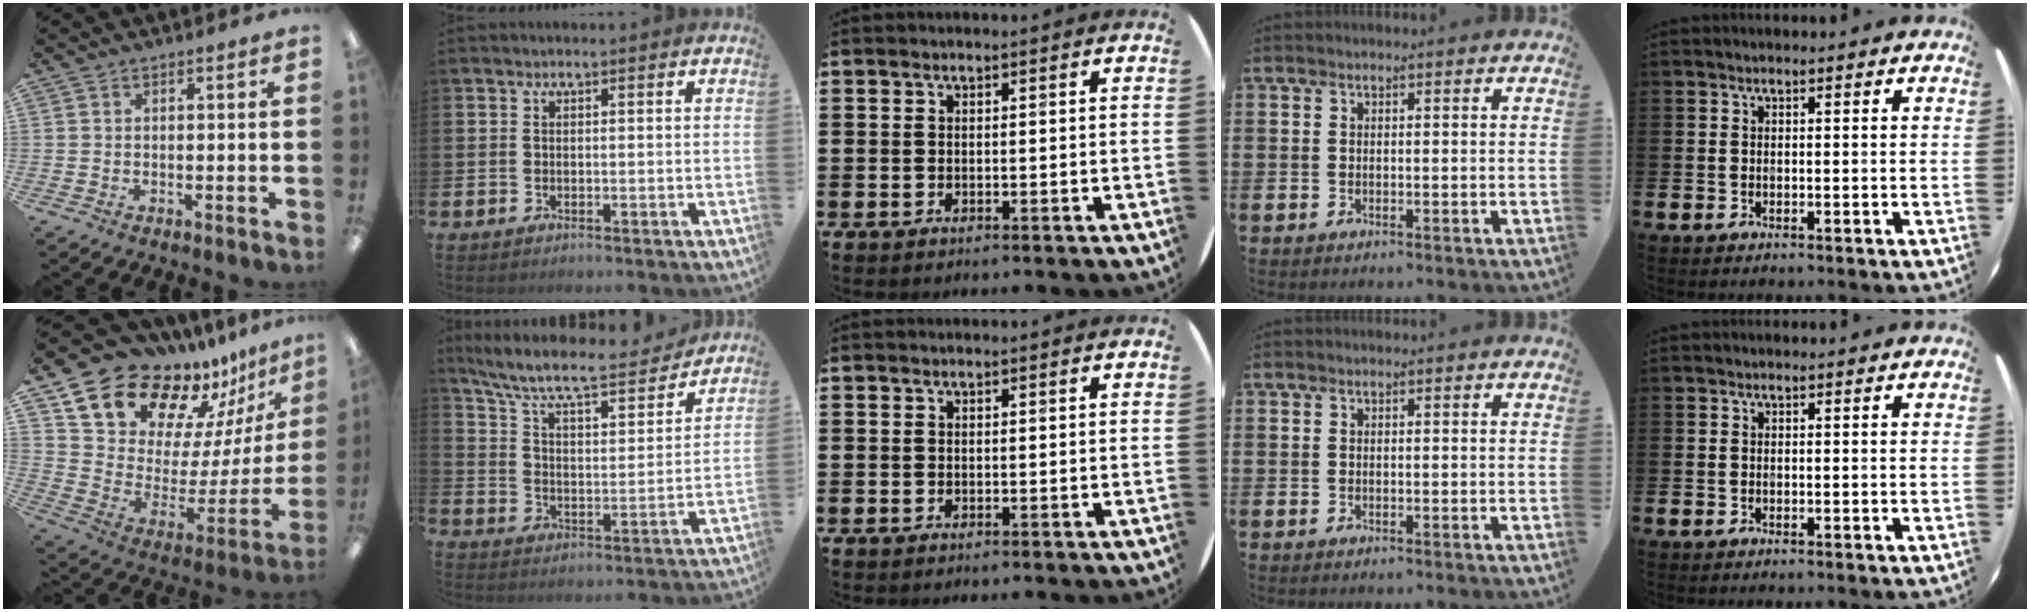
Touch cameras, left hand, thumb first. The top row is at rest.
{"thumb": {"total": 17.5, "force": [15.0, 7.6, 4.7], "torque": [-0.102, -0.124, 0.276]}, "index": {"total": 9.2, "force": [8.4, 1.7, 3.6], "torque": [-0.099, -0.059, 0.138]}}